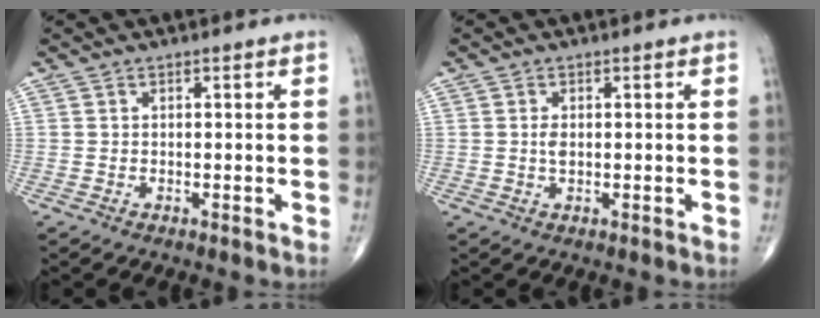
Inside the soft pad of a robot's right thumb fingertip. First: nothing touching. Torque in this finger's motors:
{"motor_torque": [-0.12, 0.70, 0.06, -0.20, 0.03]}